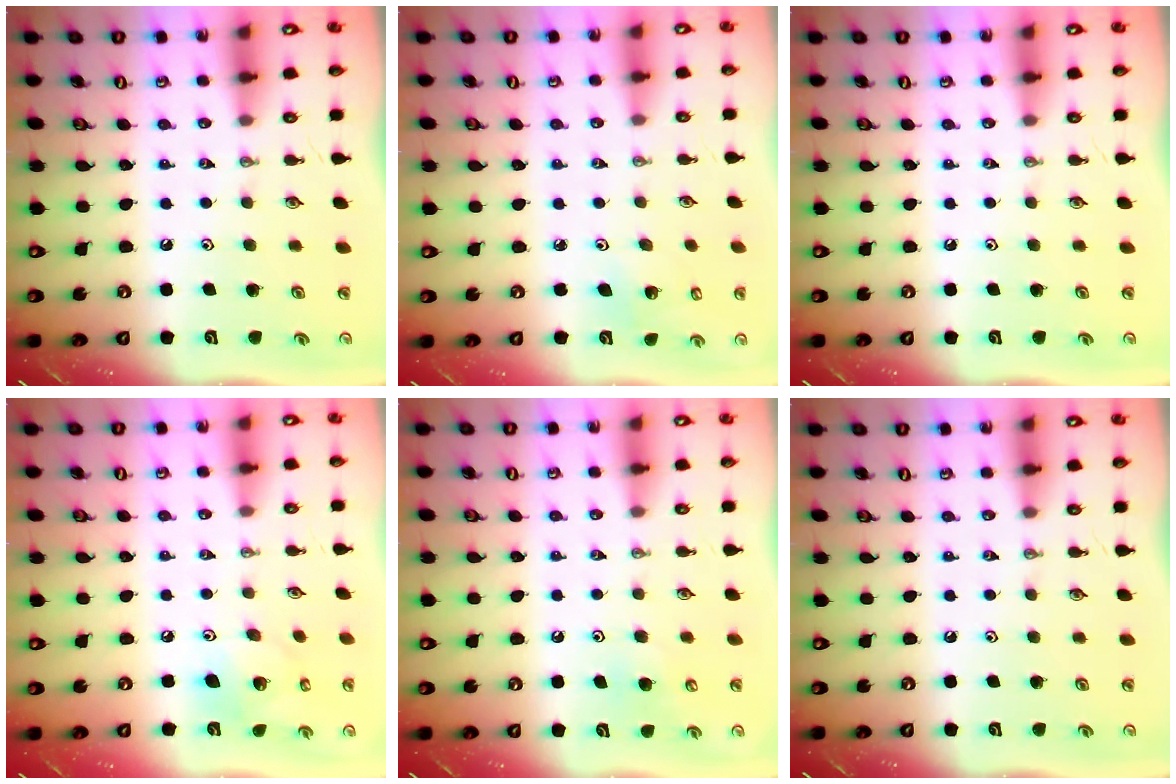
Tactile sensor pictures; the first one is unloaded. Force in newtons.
{"total": 3.5, "press": 3.2, "slide": 1.4}
{"total": 0.0}
{"total": 10.9, "press": 10.5, "slide": 2.9}
{"total": 5.8, "press": 5.7, "slide": 0.6}
{"total": 0.0}